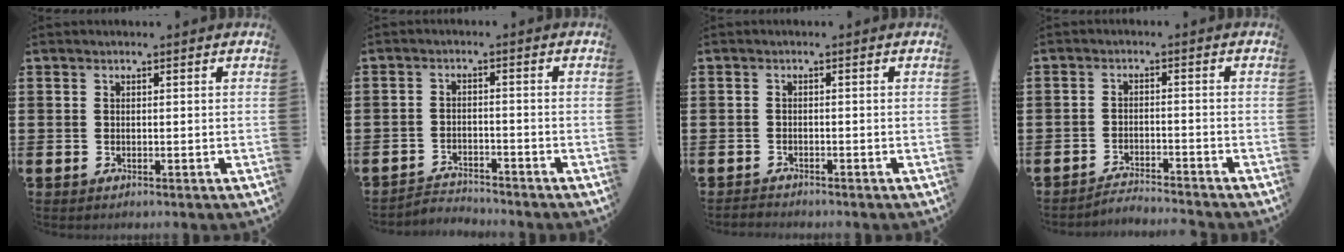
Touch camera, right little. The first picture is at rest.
{"total": 2.7, "force": [-2.7, 0.3, 0.0], "torque": [-0.006, 0.002, -0.060]}
{"total": 0.9, "force": [-0.9, 0.0, -0.1], "torque": [-0.002, 0.000, -0.018]}
{"total": 2.5, "force": [-2.5, -0.2, -0.1], "torque": [-0.003, 0.003, -0.054]}